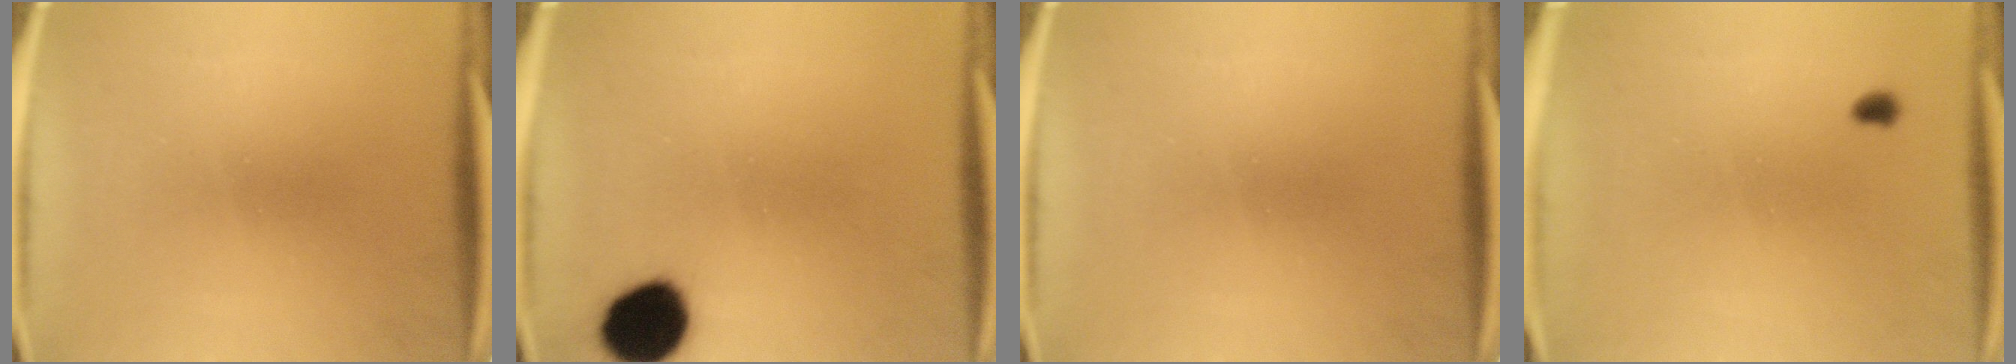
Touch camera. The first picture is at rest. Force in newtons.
{"total": 11.7}
{"total": 0.0}
{"total": 1.0}